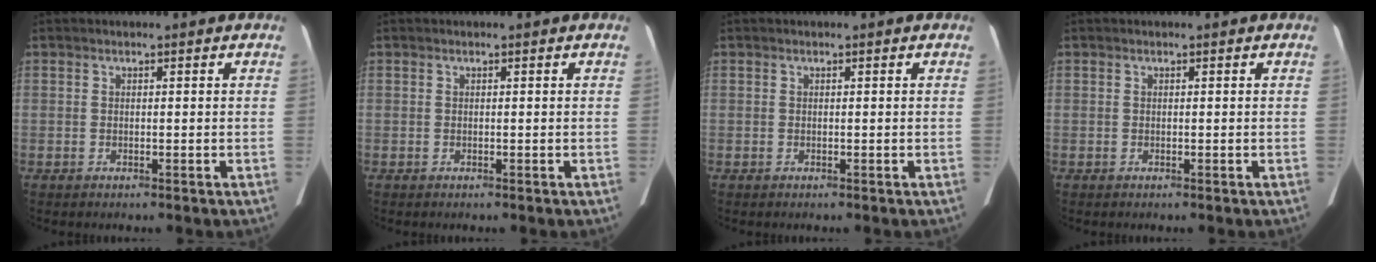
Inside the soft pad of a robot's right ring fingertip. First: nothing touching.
{"total": 0.0}
{"total": 0.0}
{"total": 0.0}